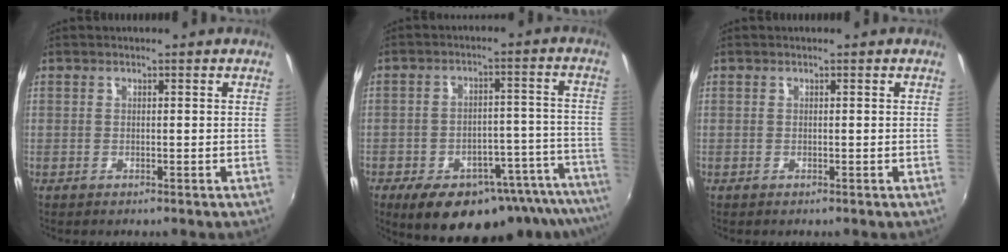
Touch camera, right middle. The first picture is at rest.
{"total": 20.6, "force": [-15.7, 7.5, 10.9], "torque": [-0.151, -0.004, -0.193]}
{"total": 0.0}